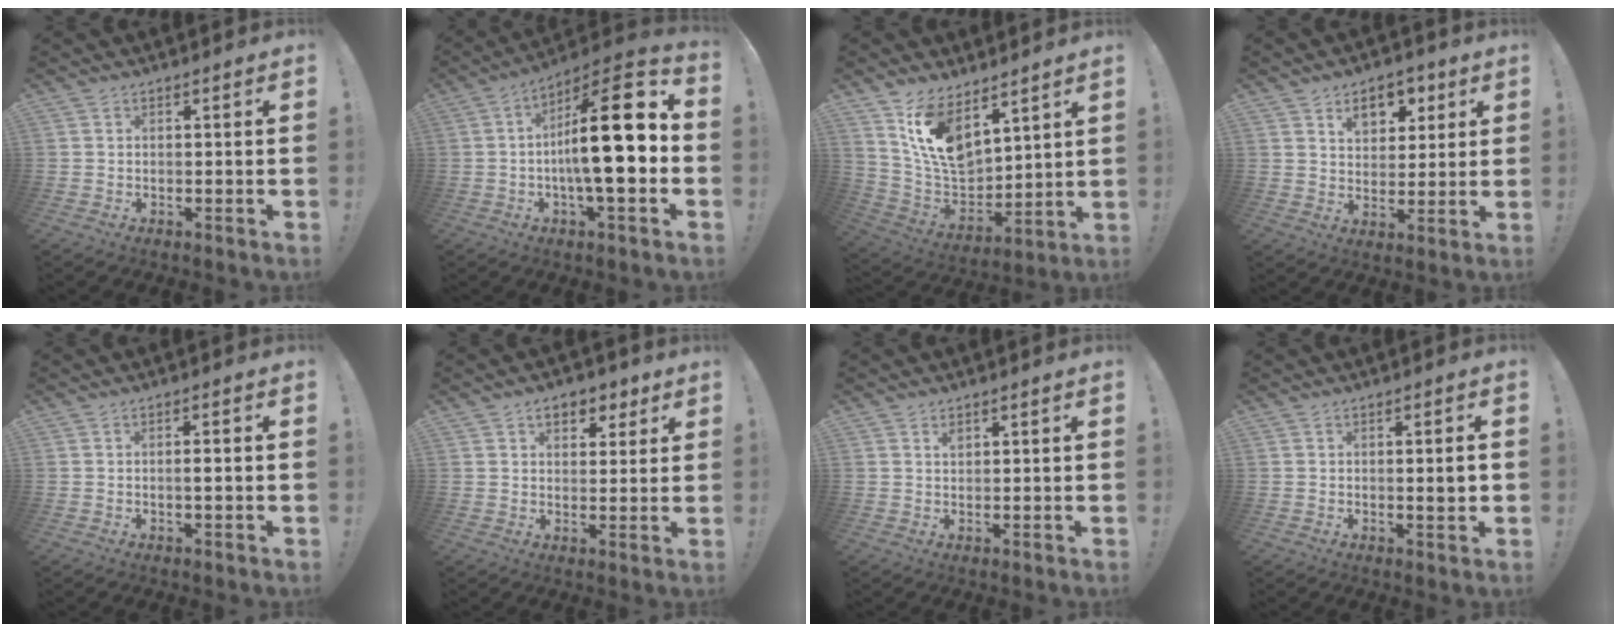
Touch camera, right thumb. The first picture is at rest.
{"total": 21.6, "force": [-0.7, 5.4, 20.9], "torque": [-0.332, 0.001, -0.024]}
{"total": 13.9, "force": [9.1, 7.8, 7.0], "torque": [-0.141, -0.066, 0.176]}
{"total": 9.2, "force": [4.9, 6.2, 4.7], "torque": [-0.057, -0.018, 0.089]}
{"total": 1.9, "force": [-0.3, 0.1, 1.9], "torque": [-0.030, 0.000, -0.009]}
{"total": 7.1, "force": [3.7, 4.7, 3.7], "torque": [-0.039, -0.012, 0.064]}
{"total": 1.3, "force": [1.0, 0.7, 0.6], "torque": [-0.004, -0.004, 0.017]}
{"total": 3.5, "force": [0.0, 0.4, 3.4], "torque": [-0.047, -0.005, -0.003]}